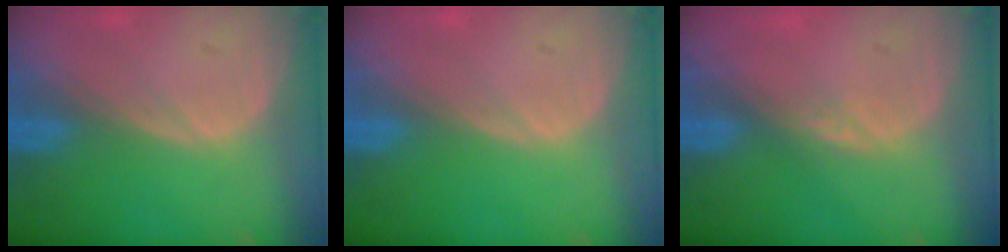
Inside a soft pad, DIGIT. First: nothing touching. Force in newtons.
{"total": 0.0}
{"total": 1.5, "press": 1.3, "slide": 0.8}